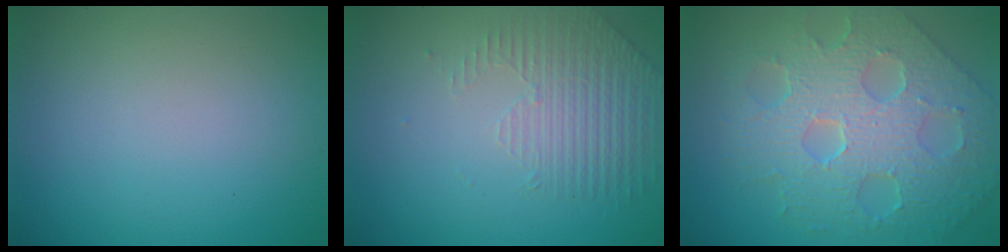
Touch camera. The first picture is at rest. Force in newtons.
{"total": 1.7, "press": 1.3, "slide": 1.1}
{"total": 8.7, "press": 6.2, "slide": 6.2}